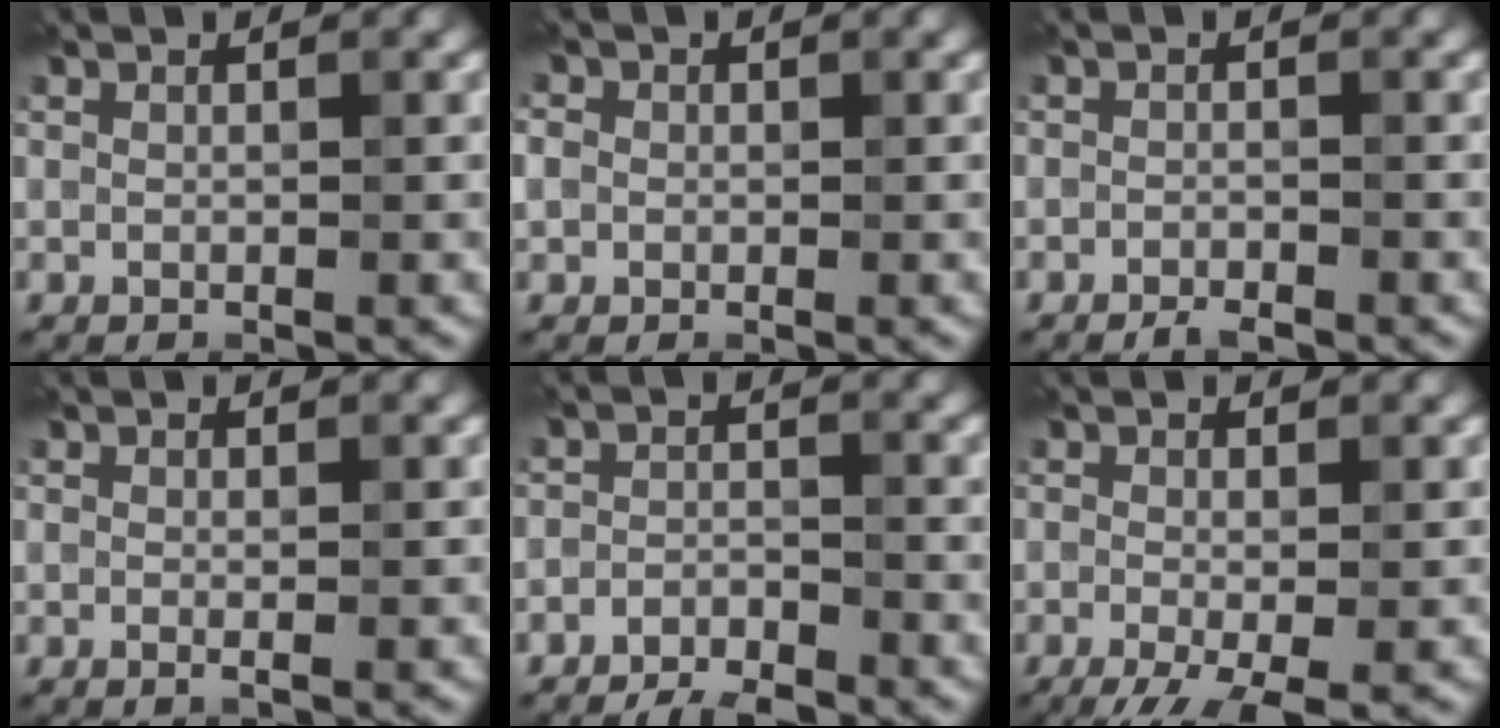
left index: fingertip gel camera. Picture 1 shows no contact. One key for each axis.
{"total": 1.8, "fx": 0.2, "fy": 1.7, "fz": 0.6, "tx": -0.012, "ty": 0.003, "tz": -0.002}
{"total": 1.3, "fx": -1.1, "fy": 0.4, "fz": 0.7, "tx": -0.012, "ty": -0.002, "tz": -0.021}
{"total": 0.6, "fx": -0.1, "fy": 0.0, "fz": 0.6, "tx": -0.010, "ty": -0.007, "tz": -0.002}
{"total": 3.4, "fx": -3.0, "fy": 1.1, "fz": 1.2, "tx": -0.018, "ty": -0.002, "tz": -0.058}
{"total": 5.0, "fx": -2.4, "fy": 1.6, "fz": 4.1, "tx": -0.077, "ty": -0.011, "tz": -0.038}